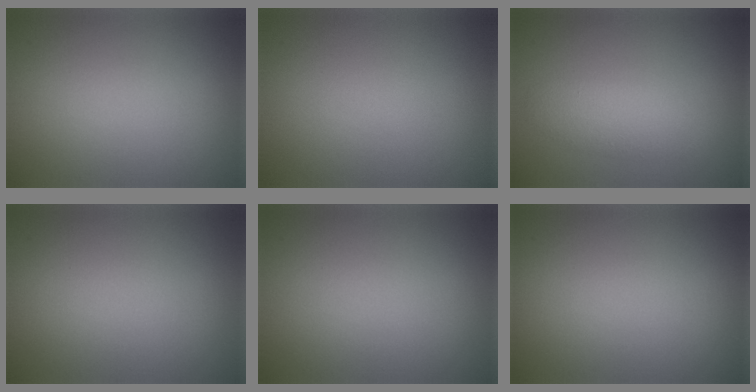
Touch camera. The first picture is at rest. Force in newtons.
{"total": 0.0}
{"total": 2.8, "press": 2.8, "slide": 0.1}
{"total": 0.0}
{"total": 0.0}
{"total": 0.0}